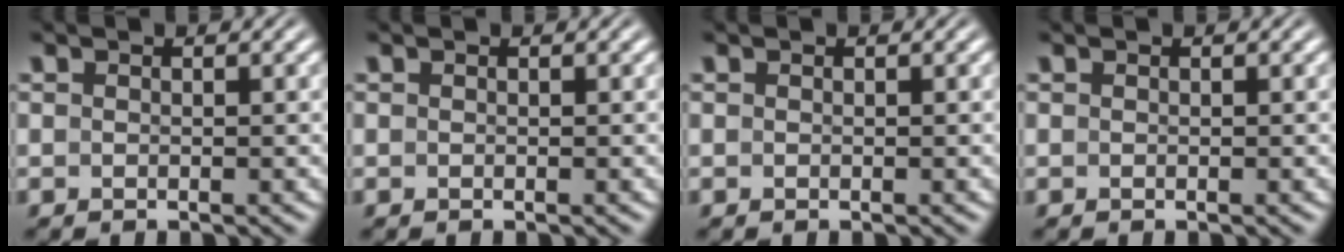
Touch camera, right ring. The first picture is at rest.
{"total": 0.0}
{"total": 0.0}
{"total": 0.0}